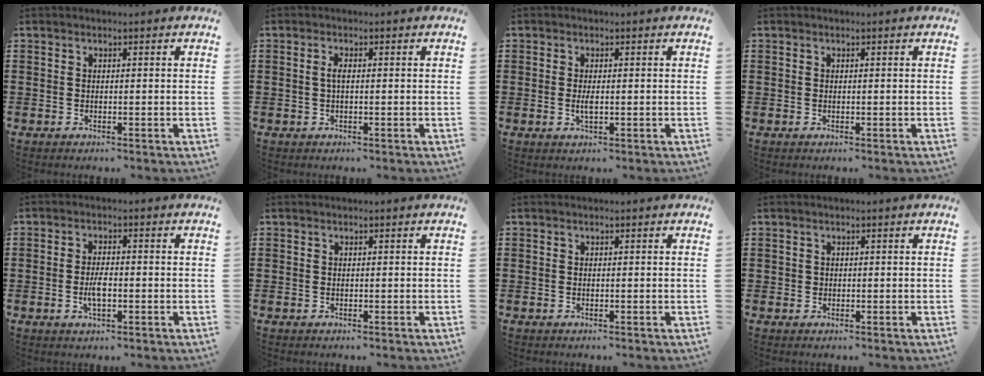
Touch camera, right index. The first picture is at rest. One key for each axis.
{"total": 1.6, "fx": -0.1, "fy": 0.5, "fz": 1.5, "tx": -0.034, "ty": -0.001, "tz": -0.005}
{"total": 1.8, "fx": -0.1, "fy": 0.4, "fz": 1.8, "tx": -0.041, "ty": -0.006, "tz": -0.004}
{"total": 0.0}
{"total": 3.6, "fx": -0.9, "fy": 1.1, "fz": 3.3, "tx": -0.067, "ty": -0.004, "tz": -0.017}
{"total": 0.0}
{"total": 0.0}
{"total": 0.5, "fx": 0.2, "fy": 0.5, "fz": 0.1, "tx": -0.003, "ty": 0.002, "tz": 0.004}